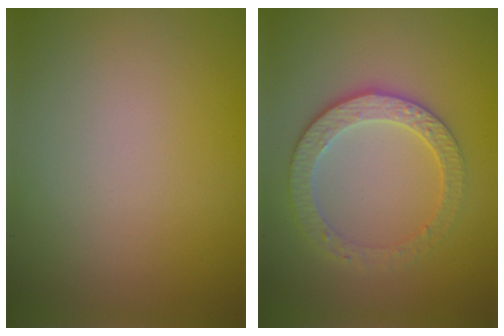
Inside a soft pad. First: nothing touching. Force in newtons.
{"total": 3.3, "press": 3.2, "slide": 0.9}